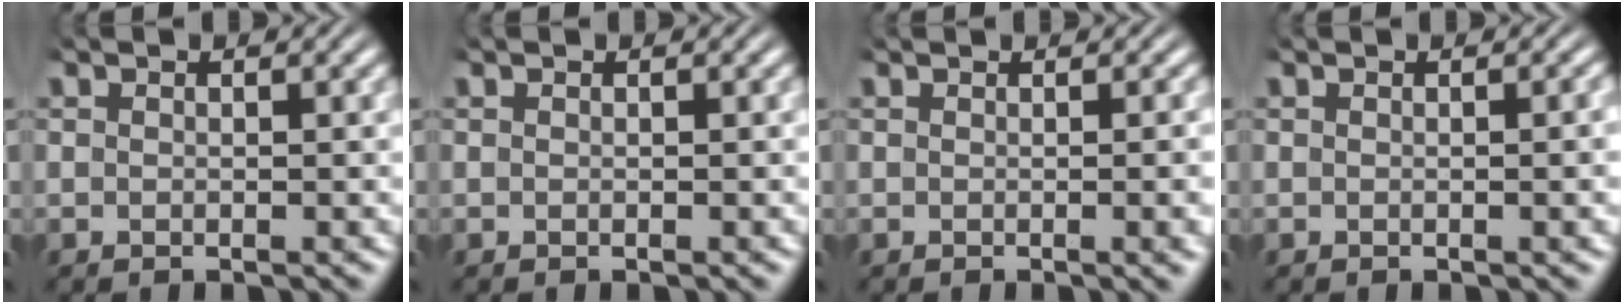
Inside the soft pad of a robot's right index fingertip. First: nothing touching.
{"total": 0.0}
{"total": 1.1, "force": [-0.1, -0.5, 0.9], "torque": [-0.007, 0.006, -0.005]}
{"total": 0.7, "force": [-0.1, -0.2, 0.6], "torque": [-0.006, 0.006, -0.004]}